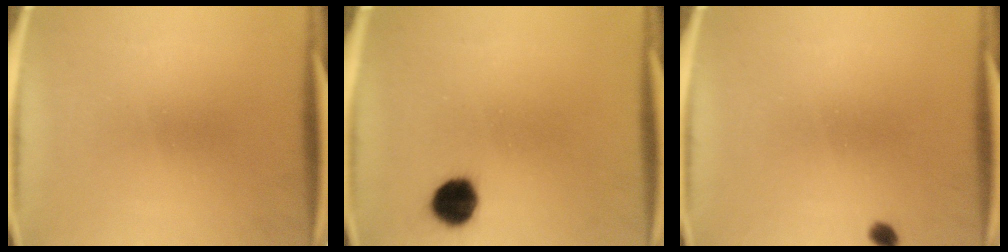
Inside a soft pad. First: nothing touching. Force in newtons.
{"total": 6.9}
{"total": 1.3}